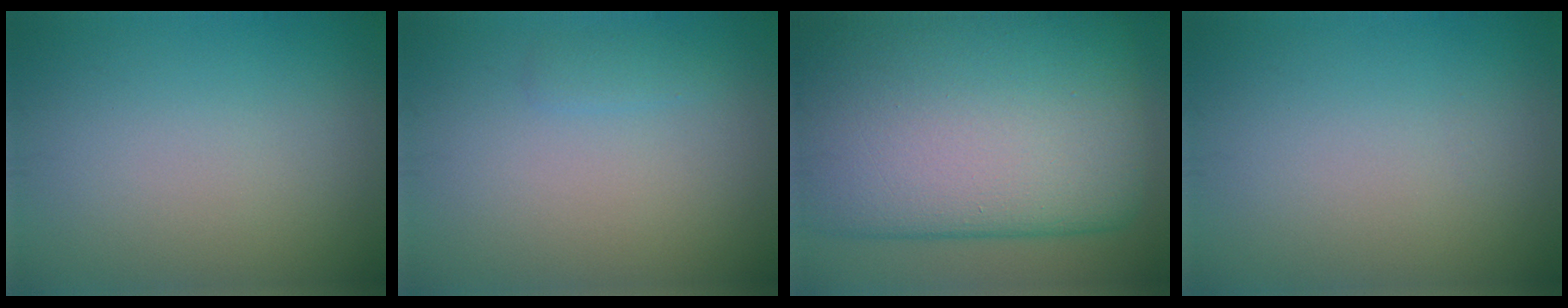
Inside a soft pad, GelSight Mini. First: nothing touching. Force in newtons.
{"total": 0.8, "press": 0.8, "slide": 0.1}
{"total": 20.7, "press": 20.7, "slide": 0.9}
{"total": 0.0}